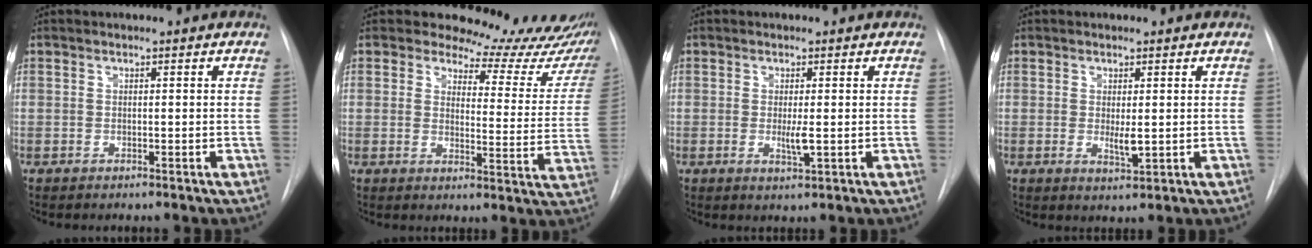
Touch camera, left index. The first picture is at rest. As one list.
[{"total": 19.1, "force": [17.9, 5.7, 3.5], "torque": [0.000, -0.091, 0.175]}, {"total": 2.2, "force": [0.0, 0.3, 2.2], "torque": [-0.041, -0.006, 0.001]}, {"total": 2.4, "force": [0.3, 0.7, 2.2], "torque": [-0.039, -0.008, 0.010]}]